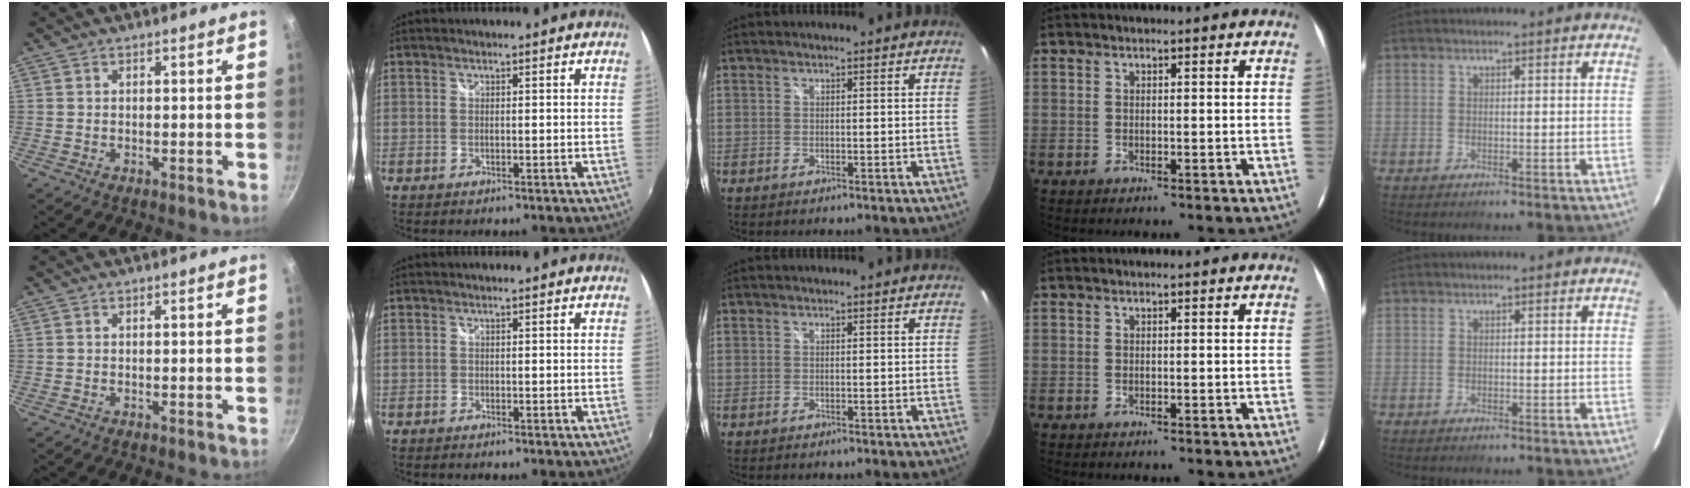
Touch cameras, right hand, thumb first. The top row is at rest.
{}